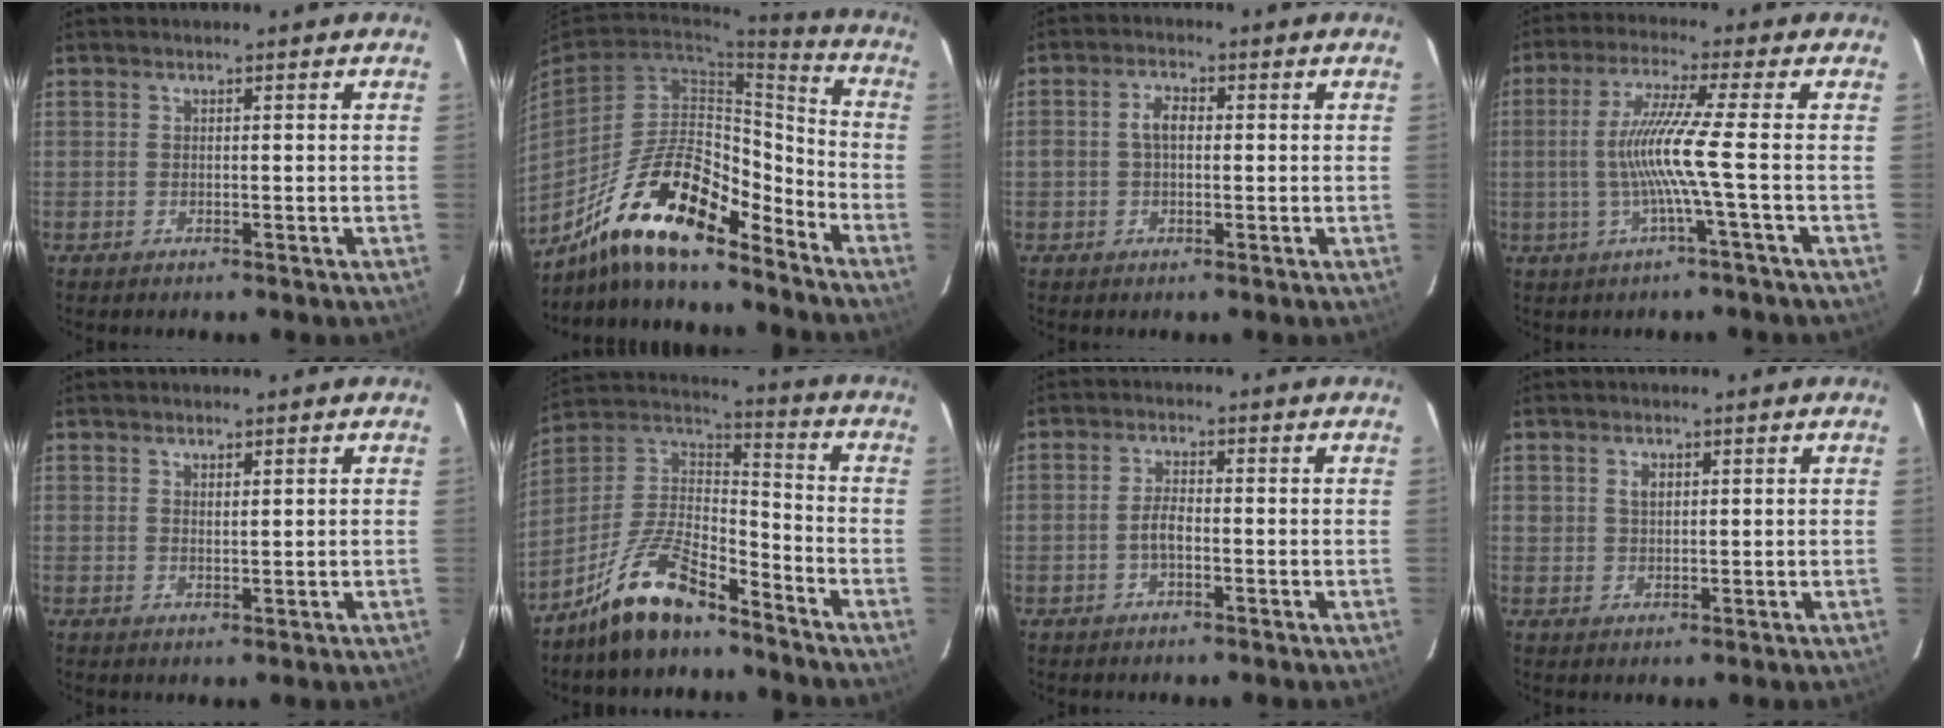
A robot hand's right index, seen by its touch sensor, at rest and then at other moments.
{"total": 18.4, "force": [-13.5, 5.0, 11.4], "torque": [-0.216, 0.000, -0.242]}
{"total": 3.5, "force": [0.1, 2.1, 2.8], "torque": [-0.053, 0.010, 0.003]}
{"total": 8.7, "force": [-1.6, -2.2, 8.3], "torque": [-0.164, -0.006, -0.025]}
{"total": 1.3, "force": [0.9, 0.4, 0.8], "torque": [-0.013, 0.000, 0.017]}
{"total": 14.5, "force": [-10.6, 4.9, 8.6], "torque": [-0.190, 0.012, -0.198]}
{"total": 2.8, "force": [-1.0, 1.0, 2.4], "torque": [-0.049, 0.005, -0.018]}
{"total": 2.3, "force": [0.9, 1.7, 1.3], "torque": [-0.018, 0.005, 0.017]}